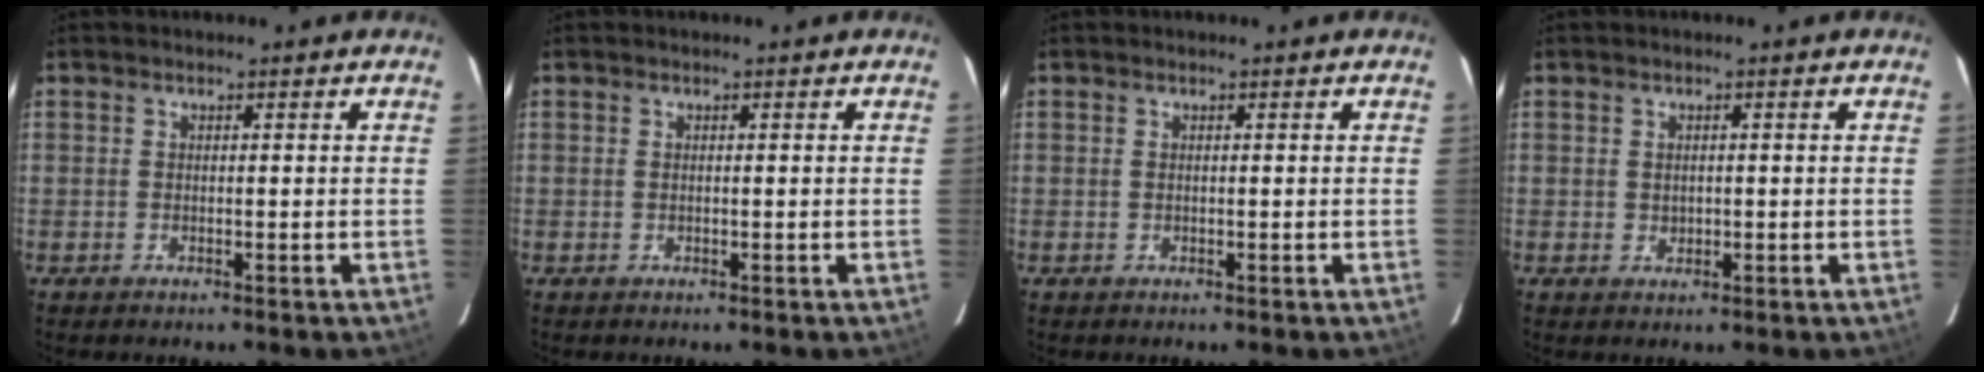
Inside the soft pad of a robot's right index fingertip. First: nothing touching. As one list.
[{"total": 0.0}, {"total": 0.0}, {"total": 1.2, "force": [0.1, 1.1, 0.6], "torque": [-0.007, 0.002, 0.005]}]